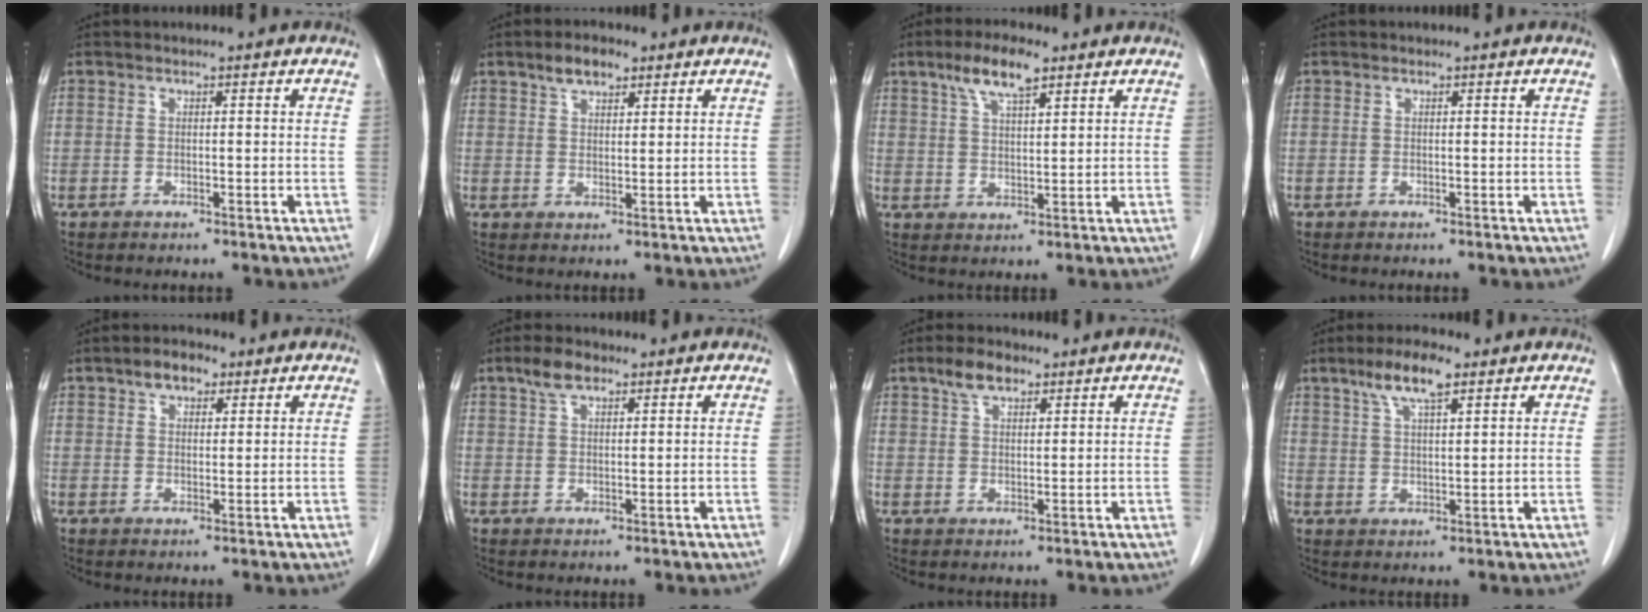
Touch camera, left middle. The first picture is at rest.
{"total": 4.0, "force": [2.7, 1.8, 2.4], "torque": [-0.046, 0.008, 0.049]}
{"total": 6.9, "force": [4.4, 1.7, 5.0], "torque": [-0.102, 0.011, 0.081]}
{"total": 0.0}
{"total": 4.0, "force": [2.4, 2.2, 2.3], "torque": [-0.042, 0.014, 0.040]}
{"total": 3.7, "force": [2.4, 1.6, 2.3], "torque": [-0.050, 0.010, 0.048]}
{"total": 4.4, "force": [2.9, 2.0, 2.7], "torque": [-0.057, 0.010, 0.057]}
{"total": 6.8, "force": [4.3, 1.5, 5.0], "torque": [-0.102, 0.011, 0.079]}